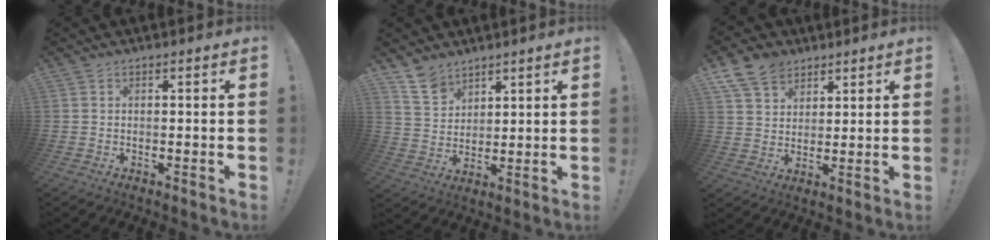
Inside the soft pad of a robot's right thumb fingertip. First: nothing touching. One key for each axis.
{"total": 8.5, "fx": 6.6, "fy": 4.8, "fz": 2.2, "tx": -0.044, "ty": -0.042, "tz": 0.131}
{"total": 9.9, "fx": 6.3, "fy": 6.8, "fz": 3.5, "tx": -0.067, "ty": -0.033, "tz": 0.127}